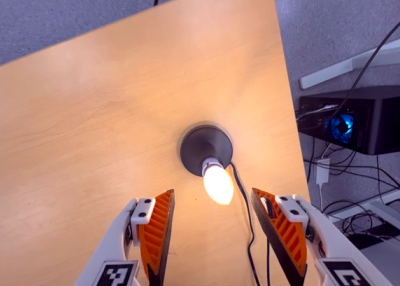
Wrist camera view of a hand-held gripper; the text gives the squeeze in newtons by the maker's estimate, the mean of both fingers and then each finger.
{"total": 0.0}